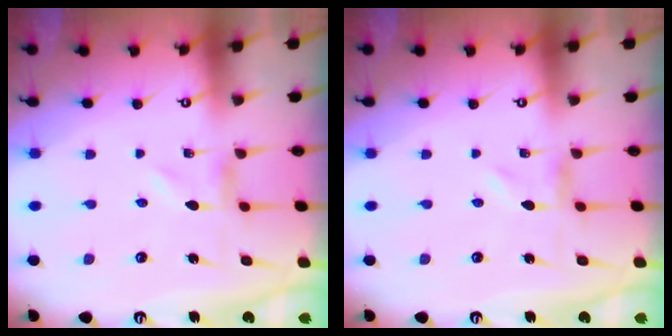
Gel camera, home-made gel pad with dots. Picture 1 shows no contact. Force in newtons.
{"total": 0.0}